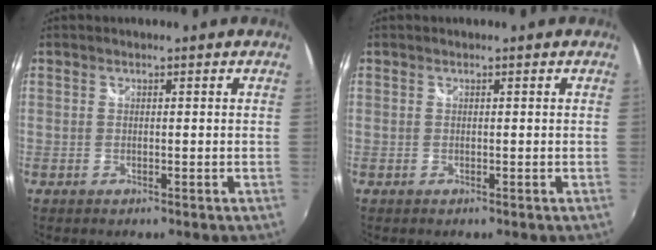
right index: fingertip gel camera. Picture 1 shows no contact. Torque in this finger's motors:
{"motor_torque": [-0.13, 0.11, 0.00, 0.00]}